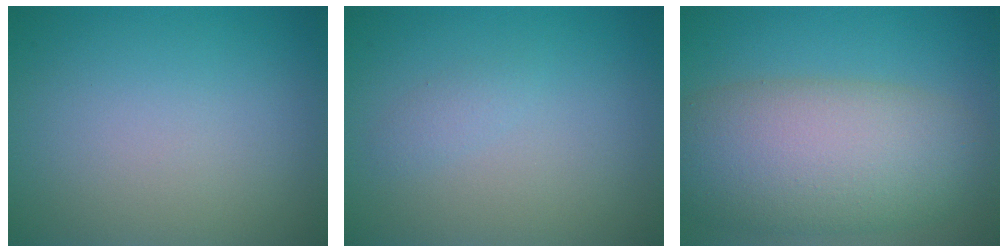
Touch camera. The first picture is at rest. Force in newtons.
{"total": 0.8, "press": 0.8, "slide": 0.0}
{"total": 10.0, "press": 10.0, "slide": 0.6}